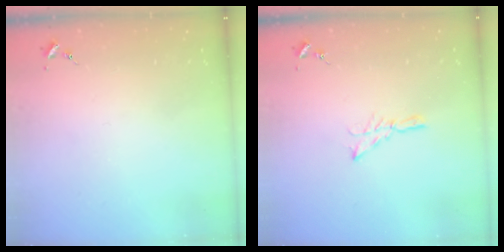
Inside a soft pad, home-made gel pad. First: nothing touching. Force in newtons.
{"total": 5.8, "press": 5.7, "slide": 0.6}